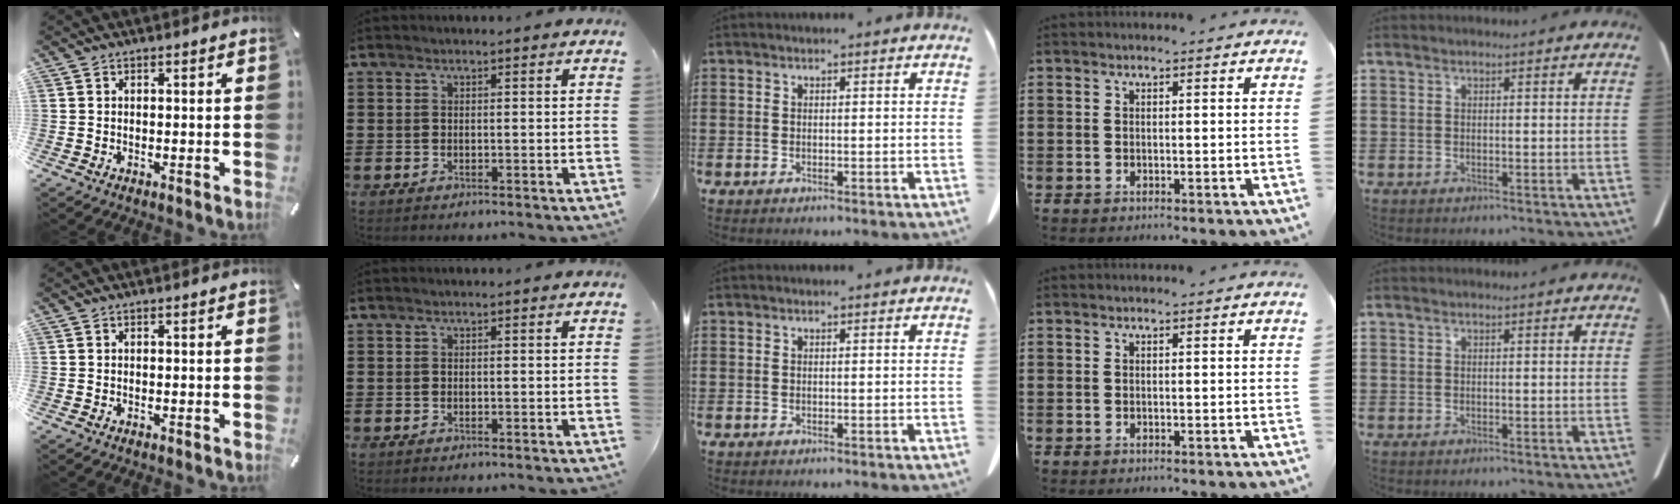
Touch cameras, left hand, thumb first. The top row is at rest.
{}